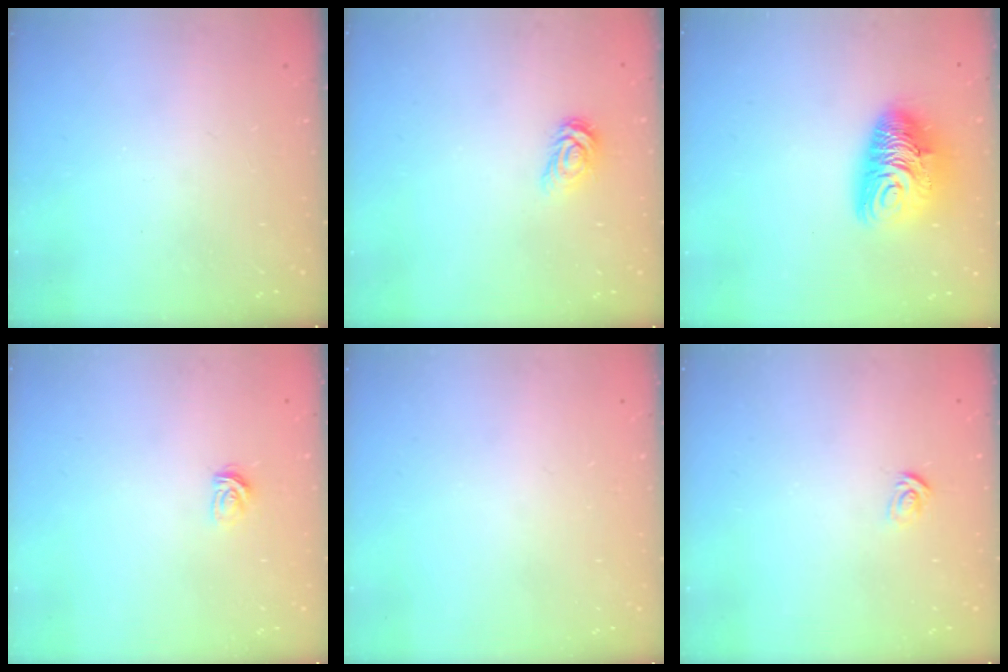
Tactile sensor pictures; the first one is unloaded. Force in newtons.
{"total": 3.4, "press": 3.4, "slide": 0.4}
{"total": 13.0, "press": 12.9, "slide": 1.6}
{"total": 3.1, "press": 3.1, "slide": 0.3}
{"total": 0.0}
{"total": 2.6, "press": 2.6, "slide": 0.2}